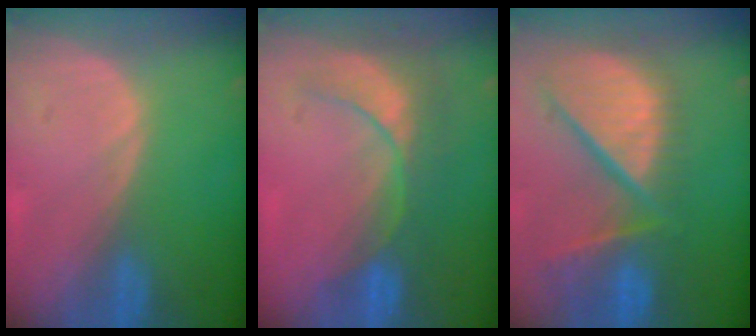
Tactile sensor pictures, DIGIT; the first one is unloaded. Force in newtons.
{"total": 9.0, "press": 7.8, "slide": 4.6}
{"total": 13.2, "press": 11.0, "slide": 7.3}